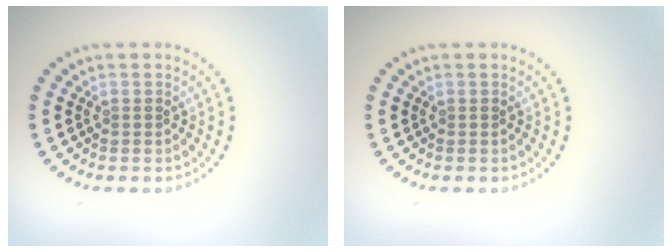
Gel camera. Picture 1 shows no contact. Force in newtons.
{"total": 0.0}